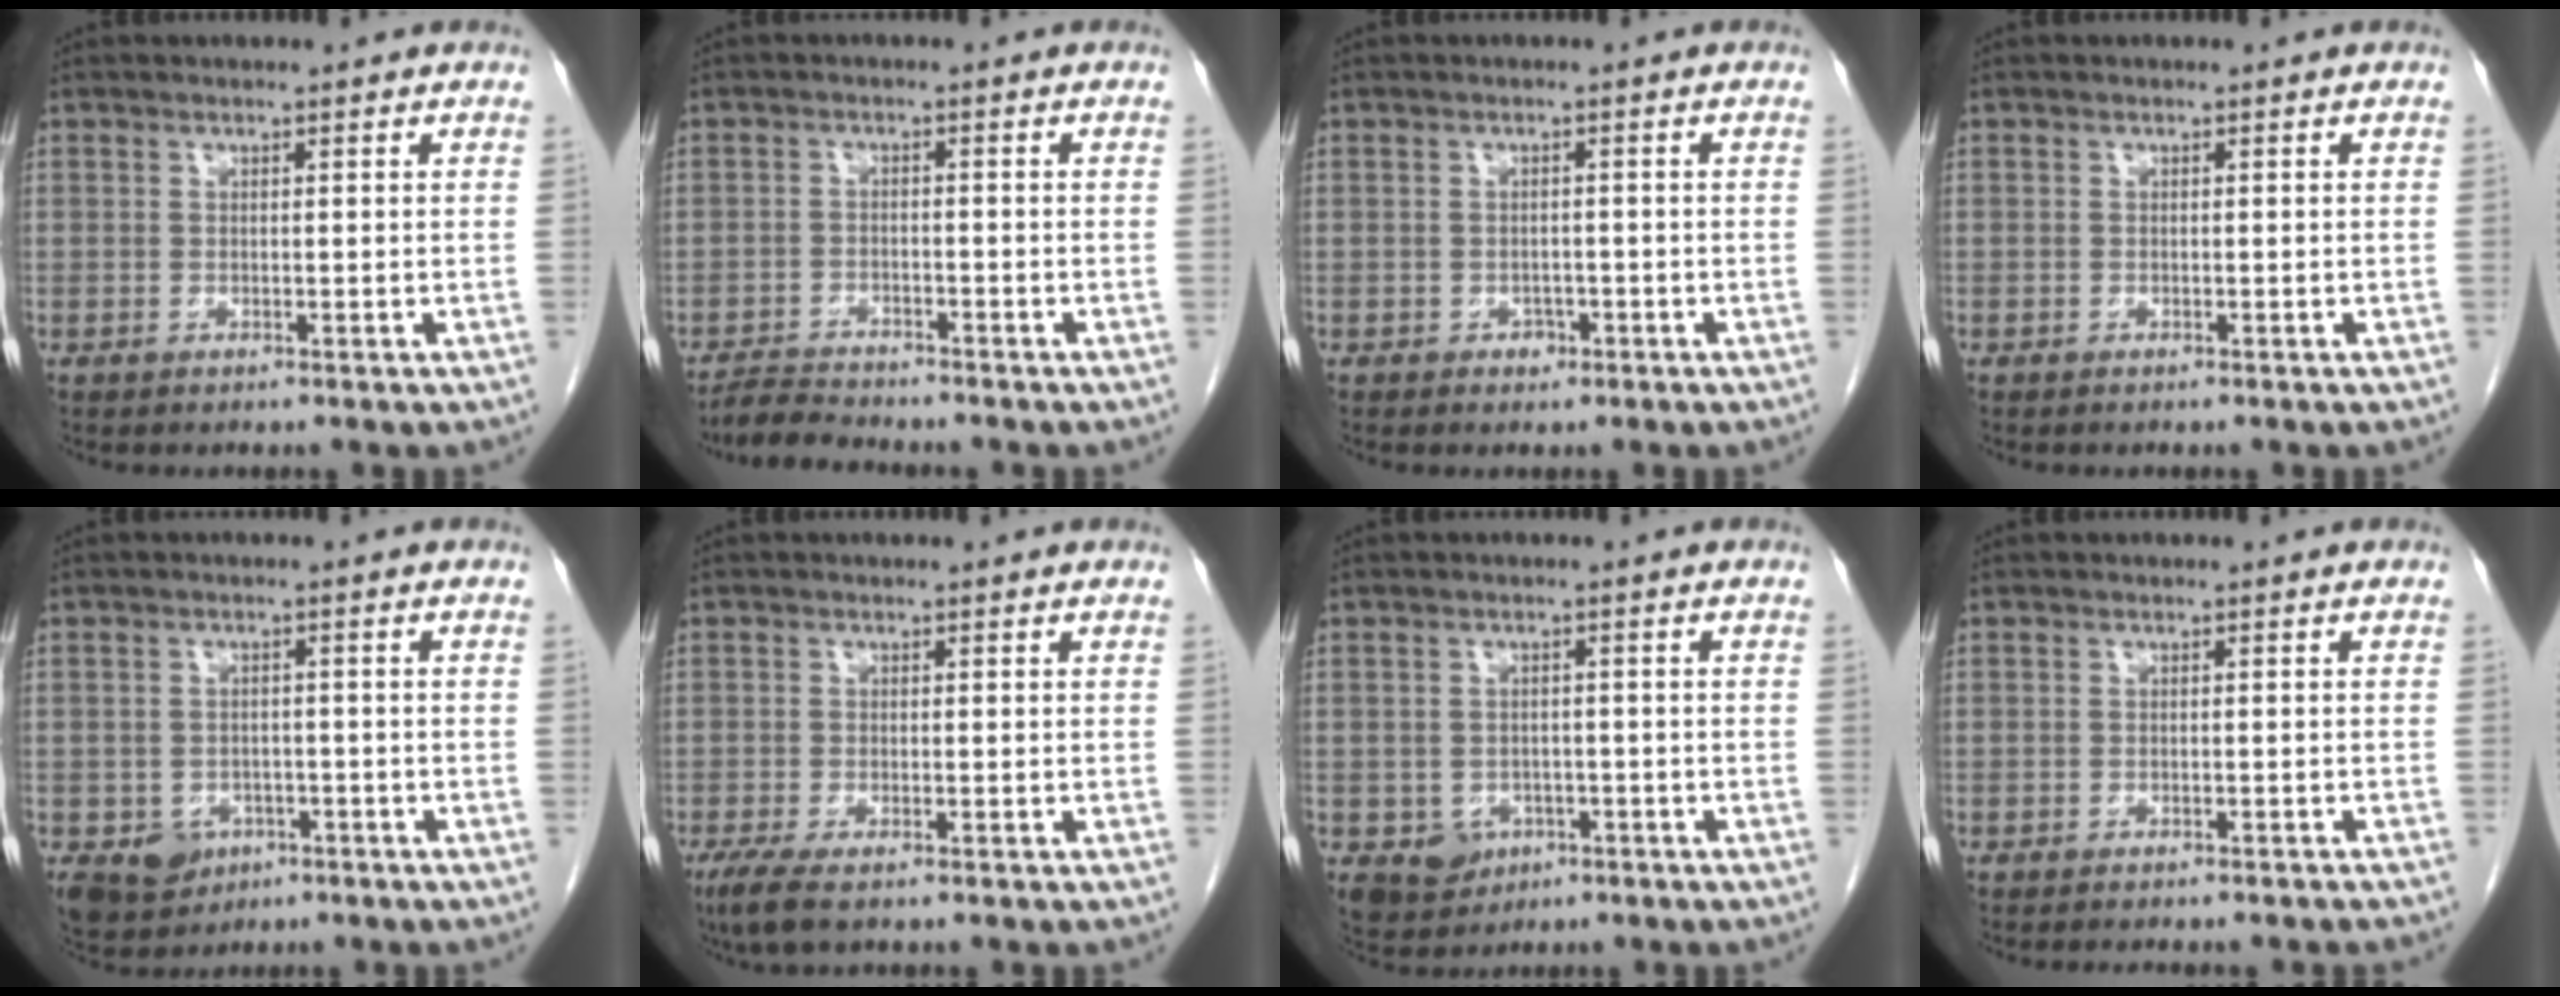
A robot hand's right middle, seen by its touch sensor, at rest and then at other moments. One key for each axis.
{"total": 3.5, "fx": -3.5, "fy": 0.1, "fz": 0.2, "tx": -0.006, "ty": -0.016, "tz": -0.064}
{"total": 1.5, "fx": -0.8, "fy": 1.1, "fz": 0.6, "tx": -0.008, "ty": 0.004, "tz": -0.008}
{"total": 0.0}
{"total": 8.5, "fx": -4.0, "fy": 6.9, "fz": 3.0, "tx": -0.073, "ty": 0.002, "tz": -0.052}
{"total": 4.0, "fx": -2.7, "fy": 0.9, "fz": 2.8, "tx": -0.060, "ty": -0.013, "tz": -0.045}
{"total": 5.3, "fx": -2.3, "fy": 4.4, "fz": 1.6, "tx": -0.028, "ty": 0.001, "tz": -0.026}
{"total": 8.3, "fx": -7.5, "fy": 1.6, "fz": 3.1, "tx": -0.032, "ty": -0.008, "tz": -0.081}